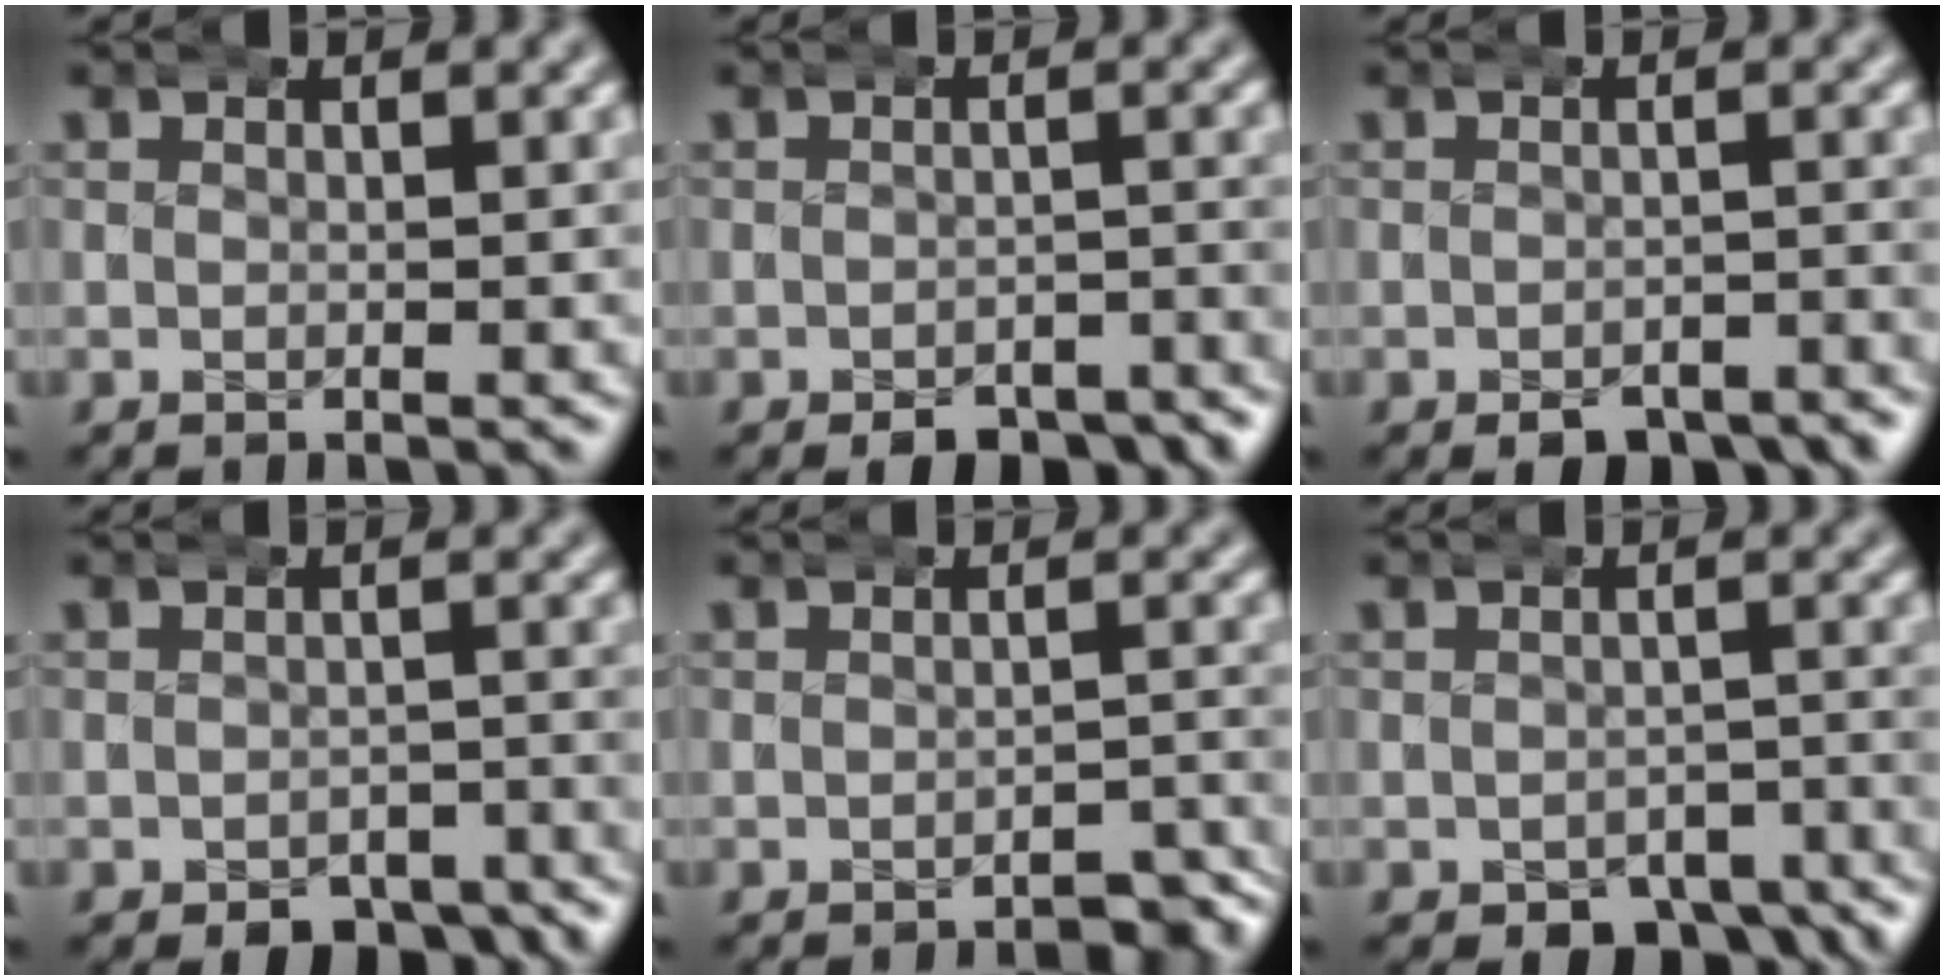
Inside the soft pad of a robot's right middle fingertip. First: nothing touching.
{"total": 5.5, "force": [-4.6, 2.1, 2.3], "torque": [-0.032, -0.011, -0.068]}
{"total": 4.5, "force": [-3.6, 1.7, 1.9], "torque": [-0.029, -0.011, -0.053]}
{"total": 5.9, "force": [-4.7, 2.6, 2.5], "torque": [-0.026, -0.013, -0.069]}
{"total": 3.2, "force": [-2.9, 1.0, 1.1], "torque": [-0.014, 0.002, -0.049]}
{"total": 7.0, "force": [-5.3, 3.4, 2.9], "torque": [-0.025, -0.016, -0.077]}